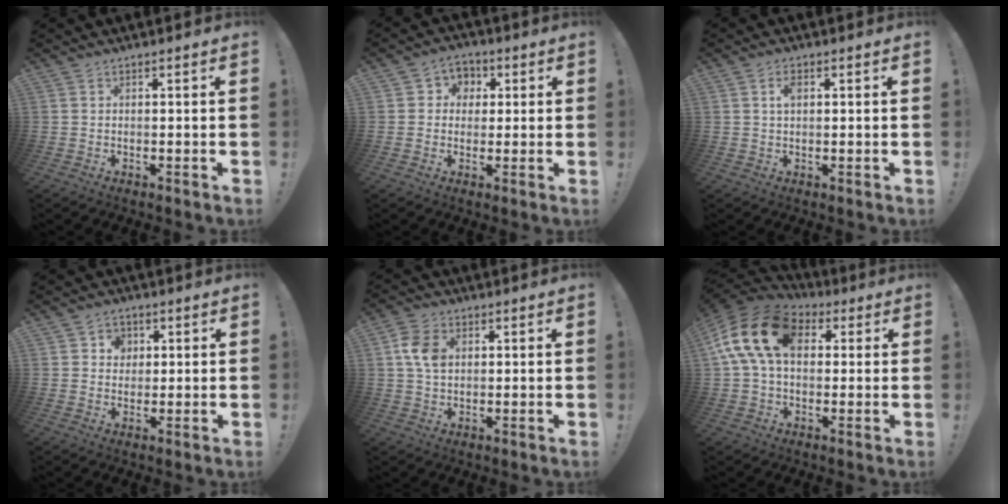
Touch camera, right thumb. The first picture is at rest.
{"total": 5.6, "force": [-0.1, 5.4, 1.4], "torque": [-0.015, 0.009, 0.001]}
{"total": 2.8, "force": [0.7, 1.6, 2.1], "torque": [-0.041, 0.005, 0.011]}
{"total": 4.7, "force": [1.3, 4.3, 1.5], "torque": [-0.015, -0.001, 0.022]}
{"total": 7.9, "force": [1.6, 5.8, 5.2], "torque": [-0.092, 0.003, 0.029]}
{"total": 18.1, "force": [4.5, 11.8, 13.0], "torque": [-0.240, 0.009, 0.082]}